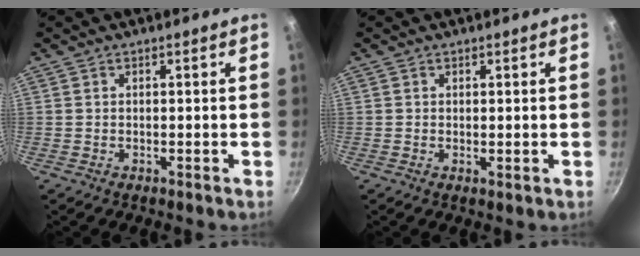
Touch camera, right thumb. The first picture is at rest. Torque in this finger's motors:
{"motor_torque": [-0.28, -0.18, -0.12, -0.08, 0.03]}